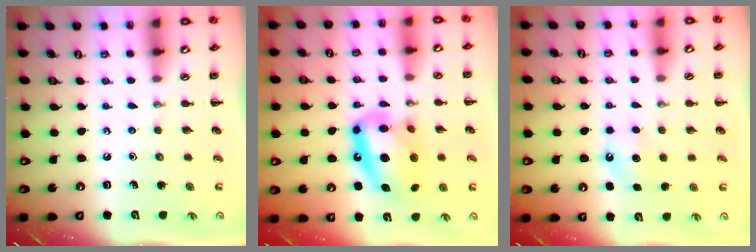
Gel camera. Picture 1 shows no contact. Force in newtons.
{"total": 16.3, "press": 15.7, "slide": 4.4}
{"total": 4.6, "press": 4.5, "slide": 1.3}